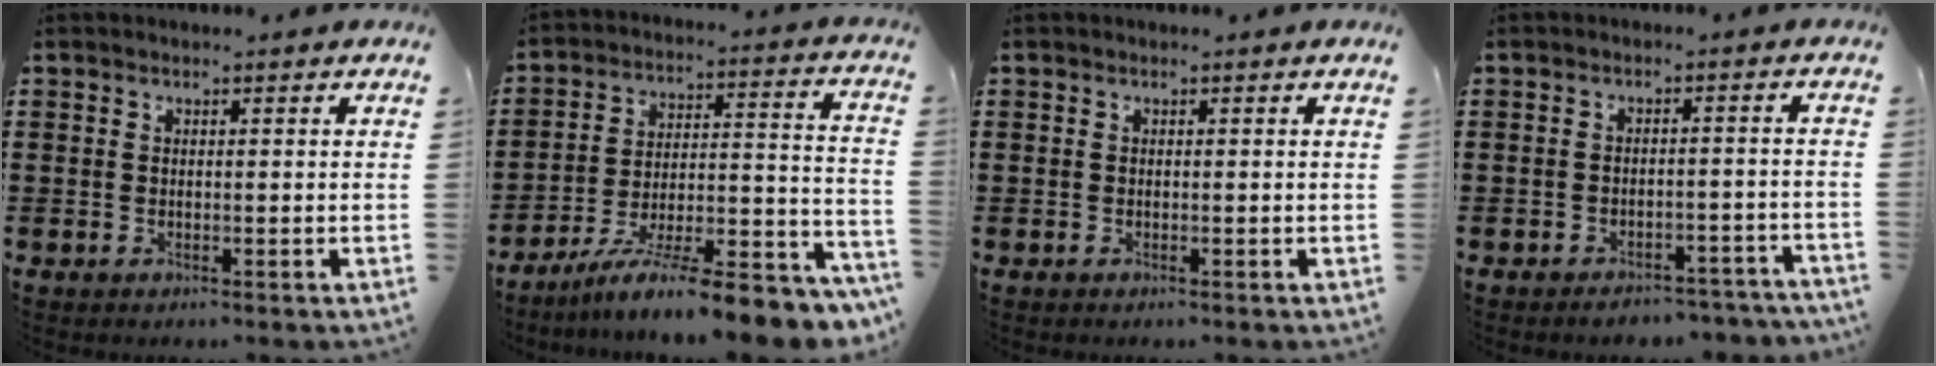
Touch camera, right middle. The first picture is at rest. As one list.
[{"total": 11.0, "force": [-9.0, 0.2, 6.3], "torque": [-0.091, 0.007, -0.167]}, {"total": 0.0}, {"total": 2.9, "force": [-2.9, 0.3, 0.3], "torque": [-0.008, 0.003, -0.059]}]